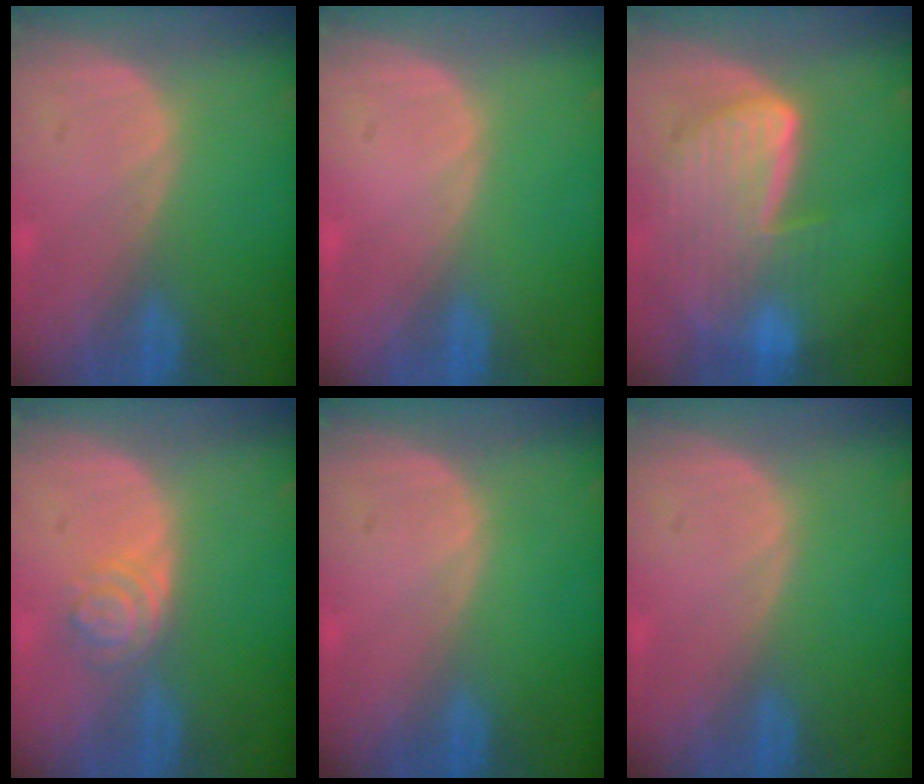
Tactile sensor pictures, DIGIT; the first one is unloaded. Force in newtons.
{"total": 0.0}
{"total": 9.1, "press": 8.0, "slide": 4.3}
{"total": 4.3, "press": 3.7, "slide": 2.2}
{"total": 0.0}
{"total": 0.0}